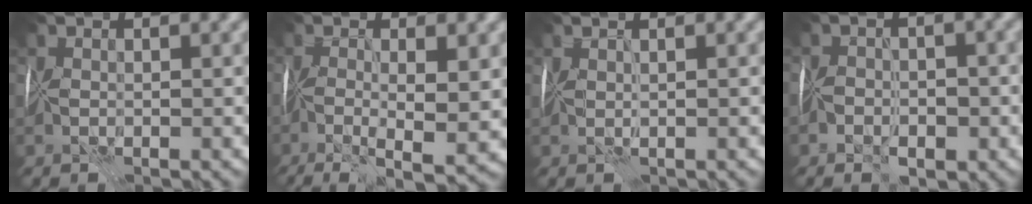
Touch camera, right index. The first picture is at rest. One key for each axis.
{"total": 7.8, "fx": -1.9, "fy": 1.7, "fz": 7.4, "tx": -0.118, "ty": -0.015, "tz": -0.025}
{"total": 0.8, "fx": 0.5, "fy": -0.6, "fz": 0.2, "tx": 0.000, "ty": 0.003, "tz": 0.009}
{"total": 3.0, "fx": -2.1, "fy": 1.8, "fz": 1.3, "tx": -0.006, "ty": 0.000, "tz": -0.040}